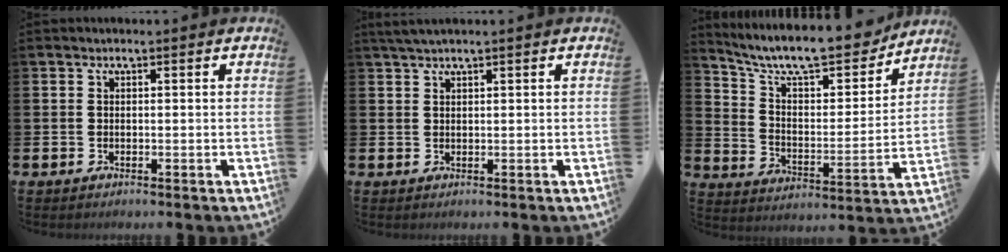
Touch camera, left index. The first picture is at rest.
{"total": 1.8, "force": [1.5, 0.0, 1.0], "torque": [-0.026, 0.006, 0.030]}
{"total": 10.9, "force": [9.8, 2.7, 4.1], "torque": [-0.112, -0.070, 0.167]}